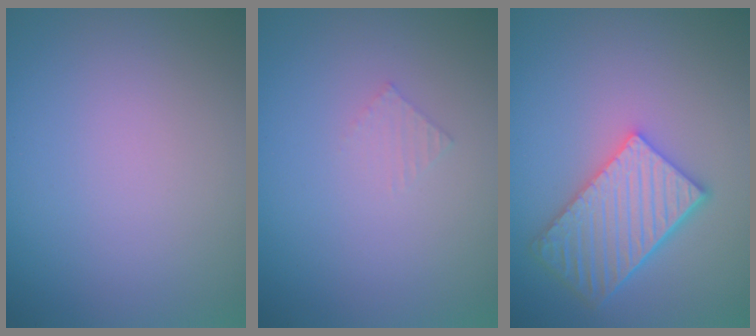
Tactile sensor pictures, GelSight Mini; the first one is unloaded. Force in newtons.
{"total": 0.8, "press": 0.8, "slide": 0.1}
{"total": 5.5, "press": 4.6, "slide": 3.0}